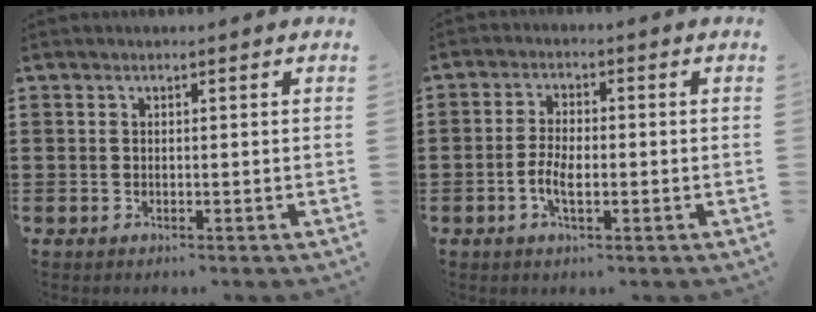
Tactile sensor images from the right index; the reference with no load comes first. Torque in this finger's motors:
{"motor_torque": [0.72, 1.42, 0.05, -0.02]}